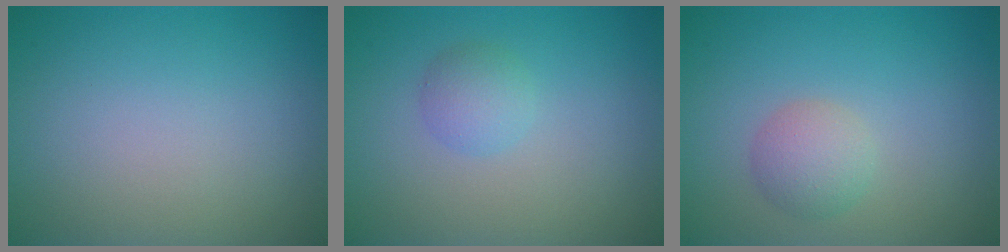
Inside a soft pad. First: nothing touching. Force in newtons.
{"total": 1.9, "press": 1.9, "slide": 0.1}
{"total": 2.3, "press": 2.3, "slide": 0.1}